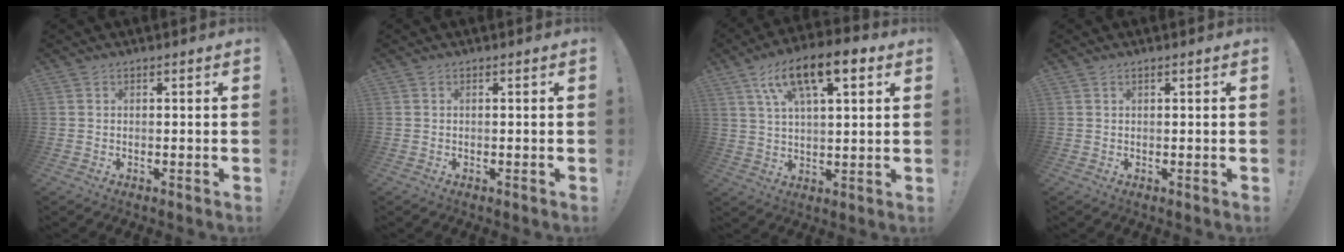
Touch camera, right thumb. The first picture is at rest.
{"total": 0.0}
{"total": 14.3, "force": [7.4, 5.6, 10.9], "torque": [-0.174, -0.022, 0.125]}
{"total": 0.5, "force": [0.3, -0.2, 0.4], "torque": [-0.001, -0.004, 0.004]}